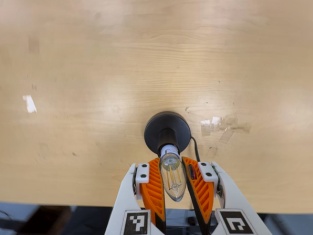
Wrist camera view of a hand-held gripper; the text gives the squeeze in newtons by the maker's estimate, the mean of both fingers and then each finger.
{"total": 14.2, "left": 14.5, "right": 13.8}